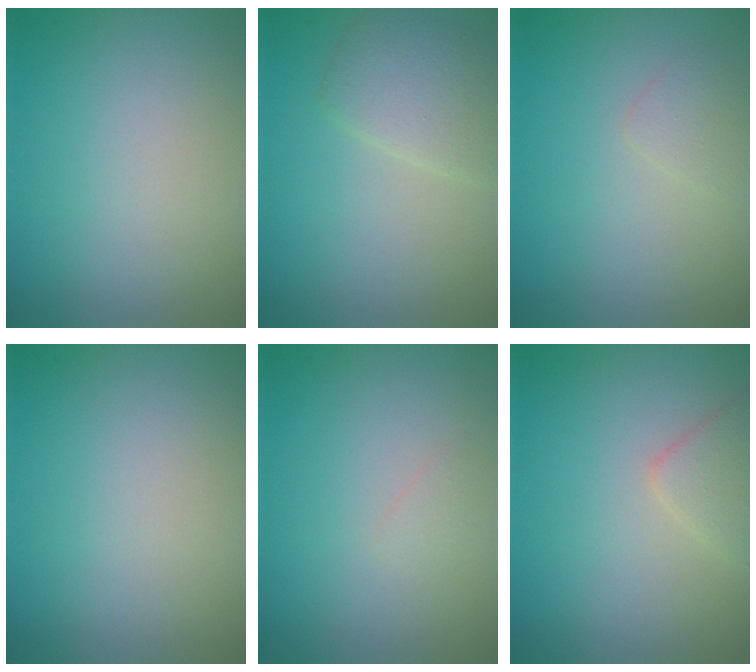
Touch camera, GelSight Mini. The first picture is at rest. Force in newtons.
{"total": 3.2, "press": 3.2, "slide": 0.2}
{"total": 1.2, "press": 1.2, "slide": 0.1}
{"total": 0.0}
{"total": 0.6, "press": 0.6, "slide": 0.0}
{"total": 2.2, "press": 2.2, "slide": 0.2}